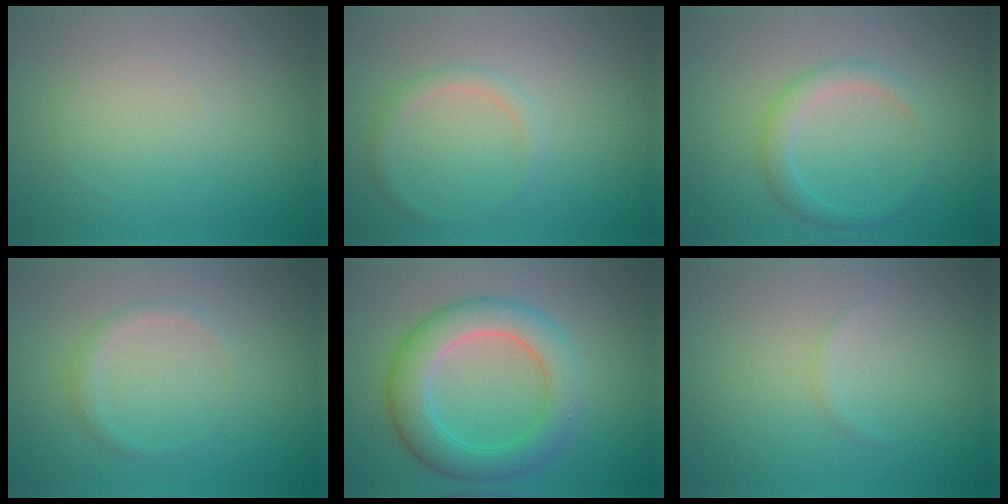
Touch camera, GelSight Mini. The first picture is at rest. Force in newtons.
{"total": 1.3, "press": 1.3, "slide": 0.1}
{"total": 2.1, "press": 2.1, "slide": 0.1}
{"total": 1.2, "press": 1.2, "slide": 0.0}
{"total": 5.9, "press": 5.9, "slide": 0.0}
{"total": 0.5, "press": 0.5, "slide": 0.0}